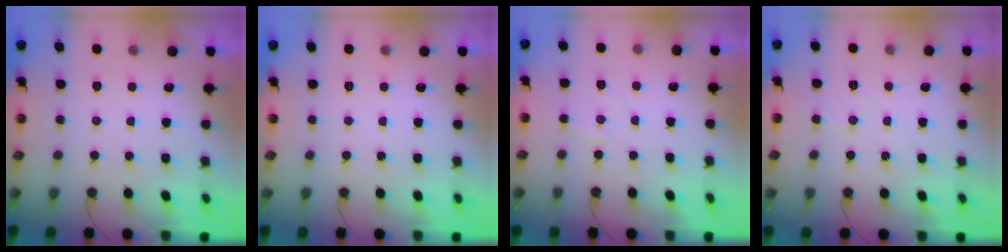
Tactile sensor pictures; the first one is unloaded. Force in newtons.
{"total": 0.0}
{"total": 3.1, "press": 3.1, "slide": 0.5}
{"total": 4.7, "press": 4.7, "slide": 0.8}